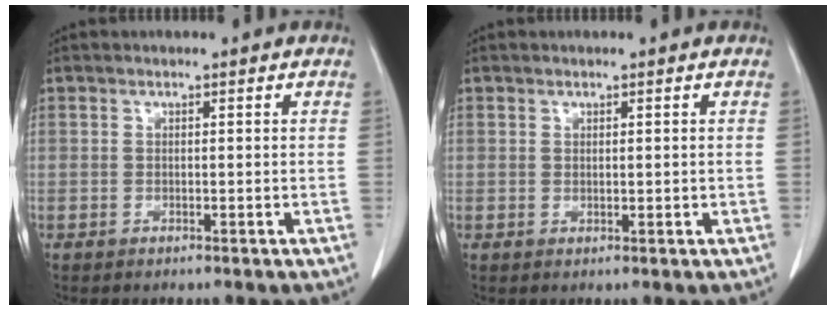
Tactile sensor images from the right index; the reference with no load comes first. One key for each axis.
{"total": 0.7, "fx": 0.2, "fy": 0.3, "fz": 0.6, "tx": -0.013, "ty": -0.004, "tz": 0.006}